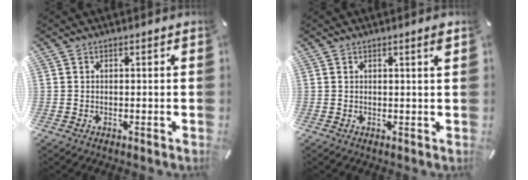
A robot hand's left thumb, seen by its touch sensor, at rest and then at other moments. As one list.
[{"total": 1.9, "force": [0.8, 0.1, 1.7], "torque": [-0.028, -0.003, 0.011]}]